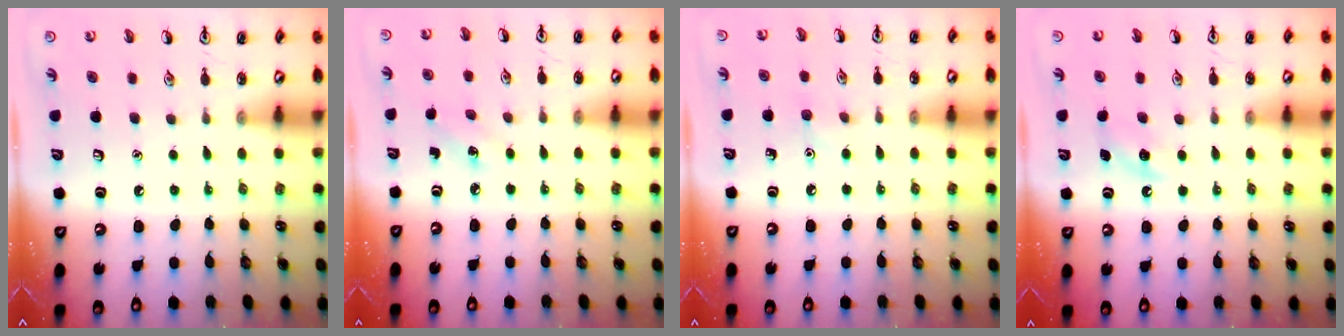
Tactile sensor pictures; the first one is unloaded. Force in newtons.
{"total": 1.9, "press": 1.7, "slide": 0.7}
{"total": 4.1, "press": 3.9, "slide": 1.4}
{"total": 5.2, "press": 4.9, "slide": 1.8}